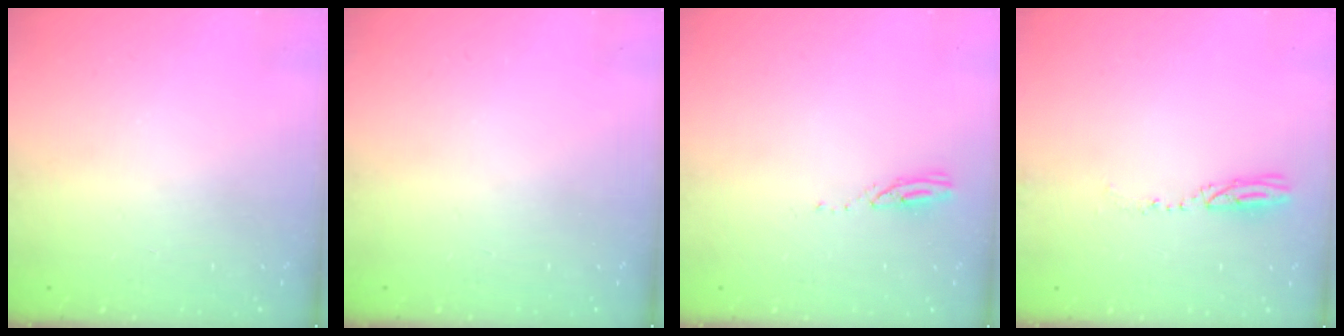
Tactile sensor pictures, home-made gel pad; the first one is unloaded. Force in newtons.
{"total": 0.0}
{"total": 3.1, "press": 3.1, "slide": 0.1}
{"total": 3.6, "press": 3.5, "slide": 0.7}